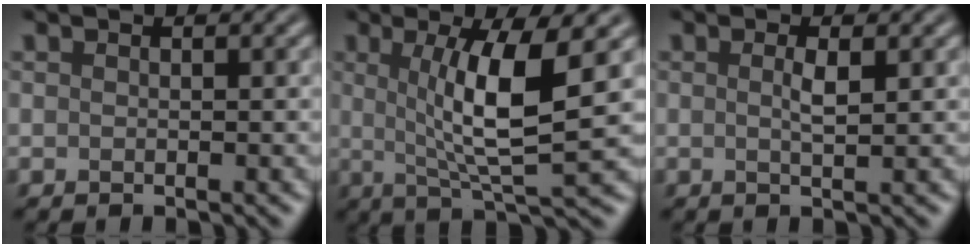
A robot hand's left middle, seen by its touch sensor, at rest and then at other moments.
{"total": 7.3, "force": [1.2, 1.5, 7.0], "torque": [-0.117, -0.006, 0.022]}
{"total": 1.5, "force": [0.3, 0.2, 1.5], "torque": [-0.029, 0.001, 0.002]}